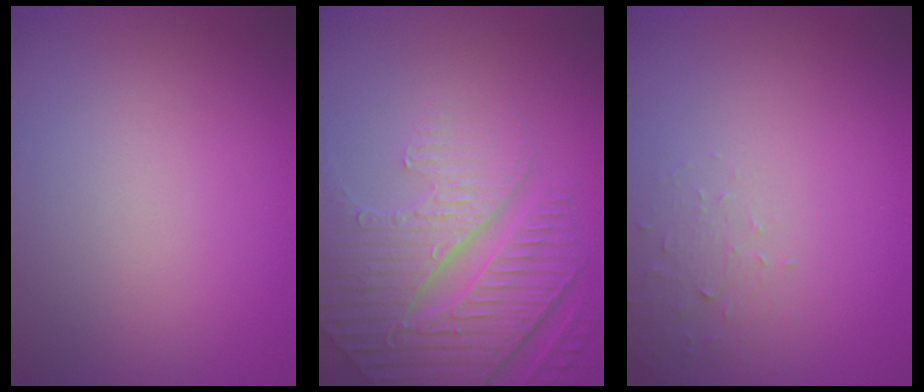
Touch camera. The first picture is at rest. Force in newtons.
{"total": 7.4, "press": 5.6, "slide": 4.8}
{"total": 1.6, "press": 1.6, "slide": 0.4}